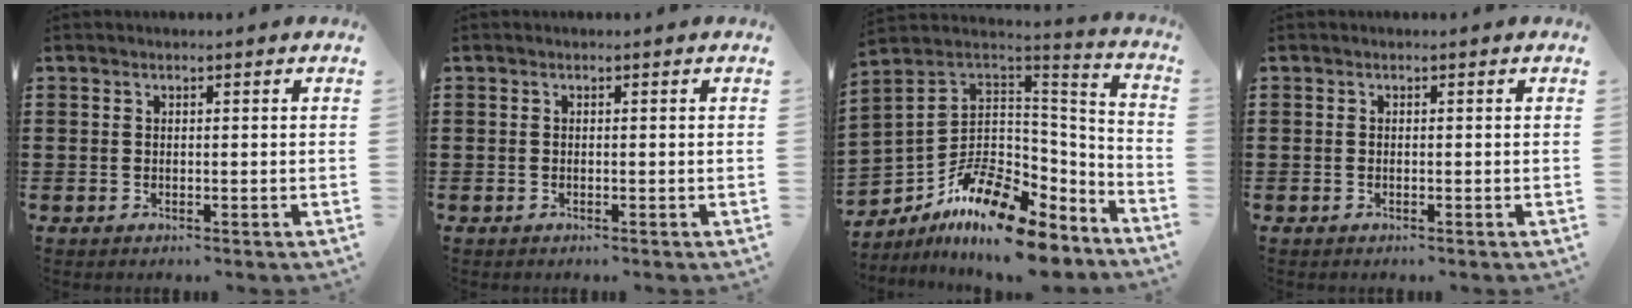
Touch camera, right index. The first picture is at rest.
{"total": 0.0}
{"total": 13.2, "force": [-8.9, 5.9, 7.7], "torque": [-0.151, 0.025, -0.160]}
{"total": 0.0}